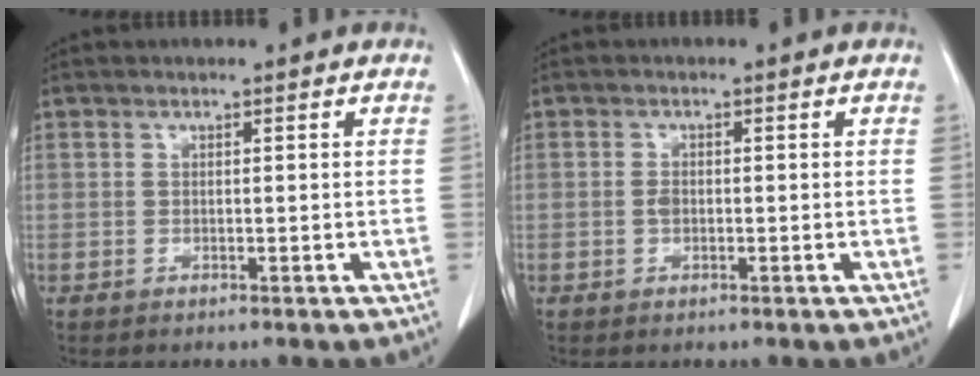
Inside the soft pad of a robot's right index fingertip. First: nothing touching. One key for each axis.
{"total": 1.2, "fx": -0.2, "fy": 0.7, "fz": 0.9, "tx": -0.021, "ty": 0.001, "tz": -0.003}